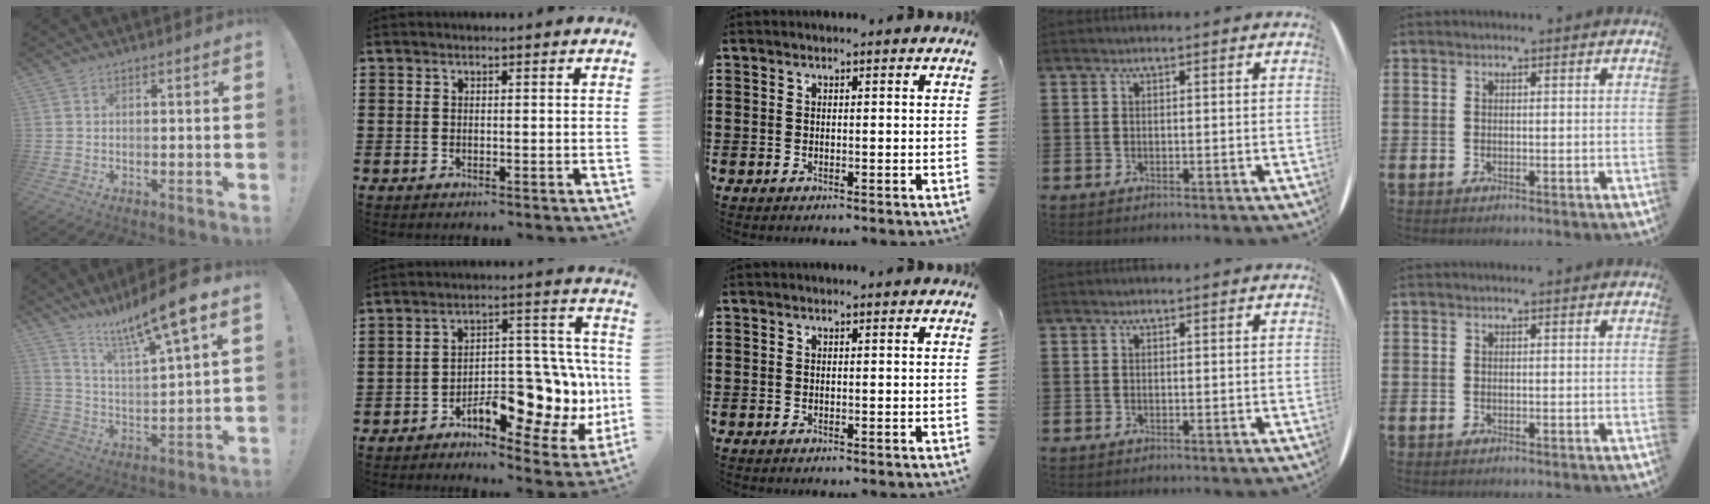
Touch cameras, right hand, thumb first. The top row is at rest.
{"thumb": {"total": 14.2, "force": [10.7, 0.7, 9.2], "torque": [-0.165, -0.077, 0.169]}, "index": {"total": 12.7, "force": [-4.1, 7.2, 9.7], "torque": [-0.109, -0.005, -0.066]}}